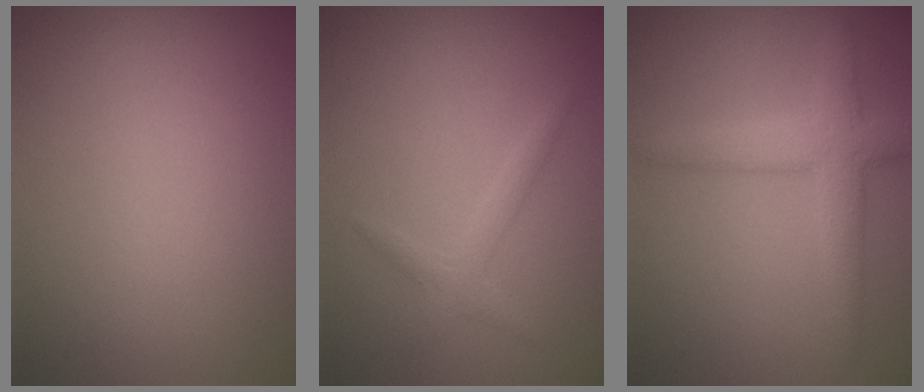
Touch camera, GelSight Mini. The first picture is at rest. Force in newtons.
{"total": 1.5, "press": 1.5, "slide": 0.1}
{"total": 3.9, "press": 3.9, "slide": 0.1}